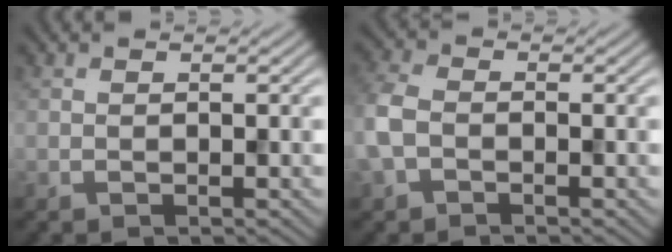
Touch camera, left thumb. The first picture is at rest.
{"total": 4.6, "force": [-1.4, 3.2, 3.0], "torque": [-0.087, -0.001, -0.038]}